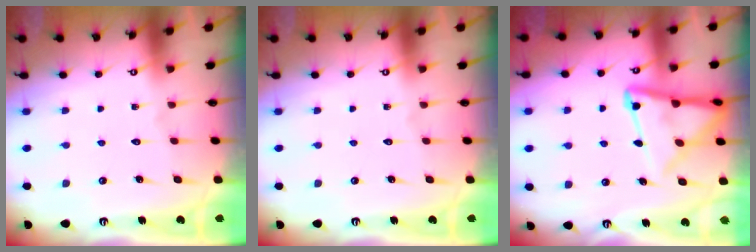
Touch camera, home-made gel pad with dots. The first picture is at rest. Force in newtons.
{"total": 0.0}
{"total": 11.7, "press": 11.6, "slide": 1.2}